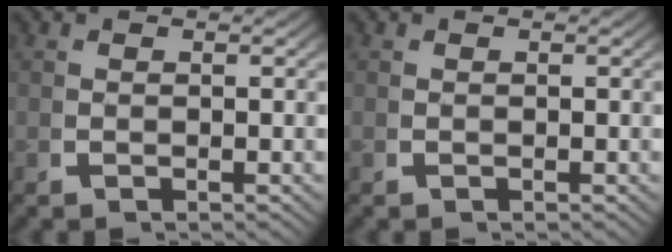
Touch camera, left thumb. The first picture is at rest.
{"total": 0.0}